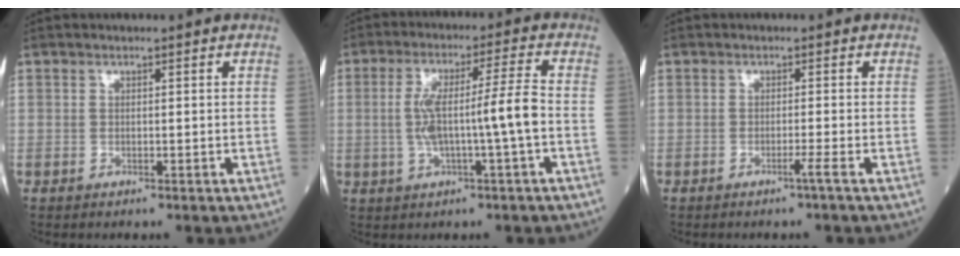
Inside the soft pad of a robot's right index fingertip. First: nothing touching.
{"total": 9.0, "force": [-1.0, -0.4, 9.0], "torque": [-0.168, 0.015, -0.016]}
{"total": 1.3, "force": [-0.8, -0.6, 0.8], "torque": [-0.002, 0.003, -0.021]}